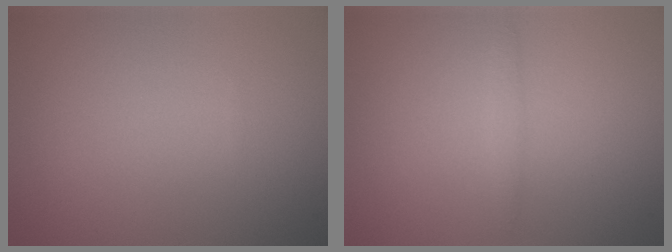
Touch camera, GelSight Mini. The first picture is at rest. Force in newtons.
{"total": 0.7, "press": 0.7, "slide": 0.0}